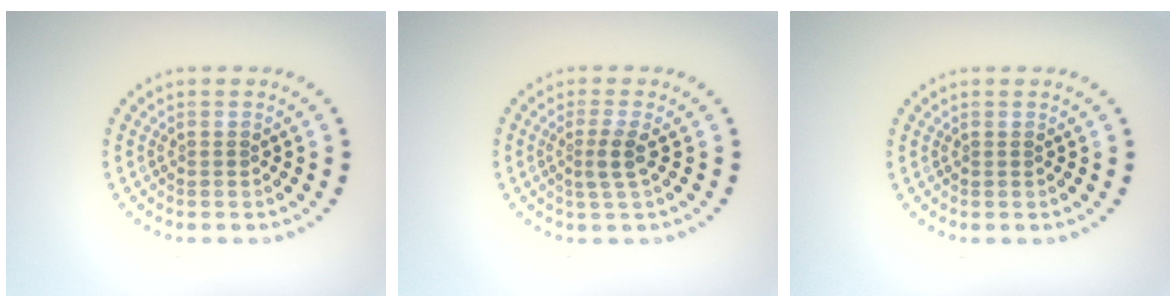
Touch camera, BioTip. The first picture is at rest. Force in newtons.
{"total": 1.9, "press": 1.4, "slide": 1.2}
{"total": 0.0}